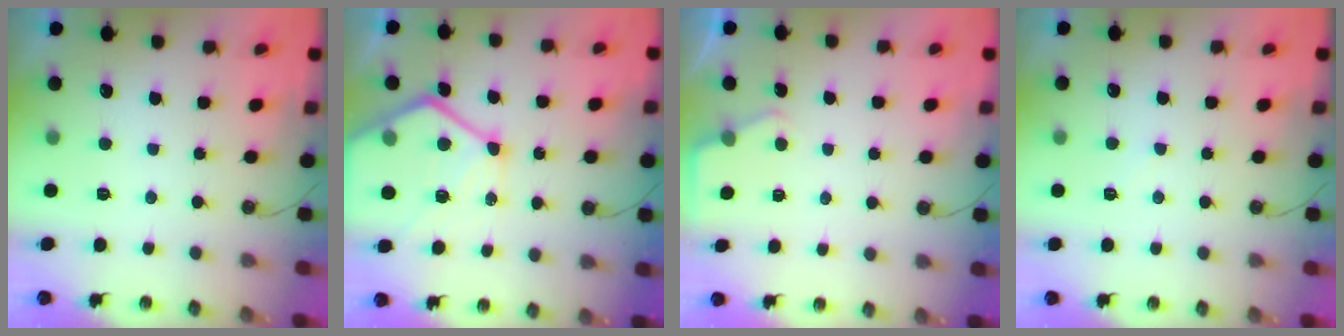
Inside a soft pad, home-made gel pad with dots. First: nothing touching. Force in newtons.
{"total": 17.8, "press": 17.8, "slide": 1.6}
{"total": 2.6, "press": 2.6, "slide": 0.4}
{"total": 4.7, "press": 4.6, "slide": 0.7}